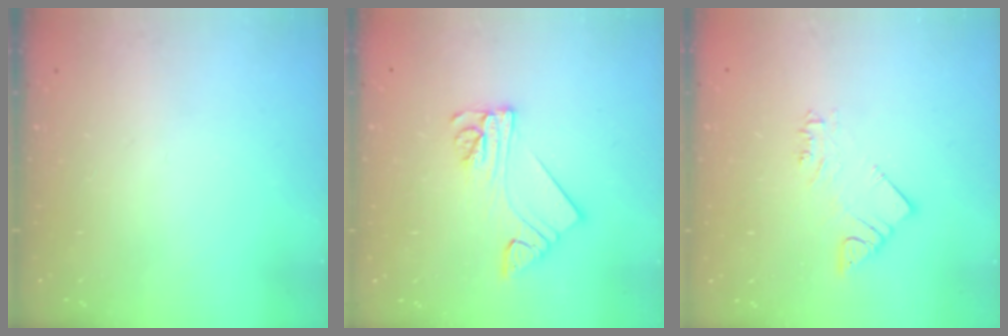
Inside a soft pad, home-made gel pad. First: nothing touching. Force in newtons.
{"total": 9.7, "press": 9.7, "slide": 0.9}
{"total": 3.4, "press": 3.4, "slide": 0.2}